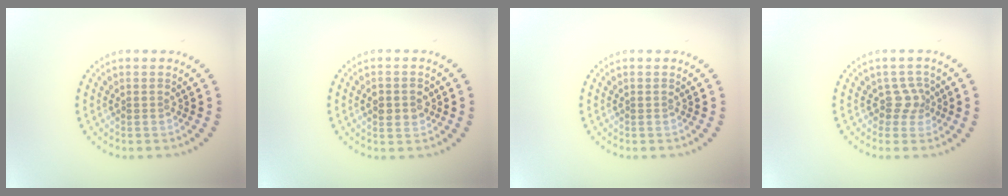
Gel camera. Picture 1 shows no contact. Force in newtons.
{"total": 2.1, "press": 2.0, "slide": 0.1}
{"total": 0.0}
{"total": 1.9, "press": 1.4, "slide": 1.3}